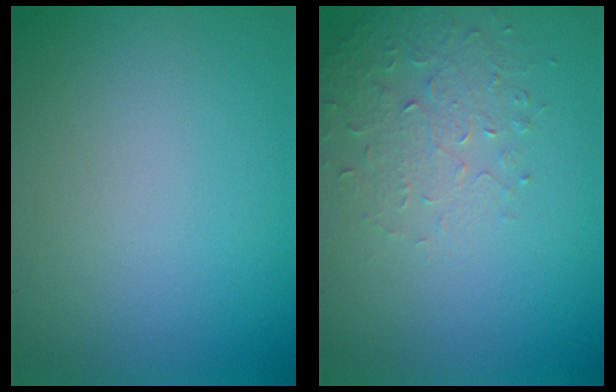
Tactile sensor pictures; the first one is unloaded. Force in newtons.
{"total": 1.9, "press": 1.5, "slide": 1.1}